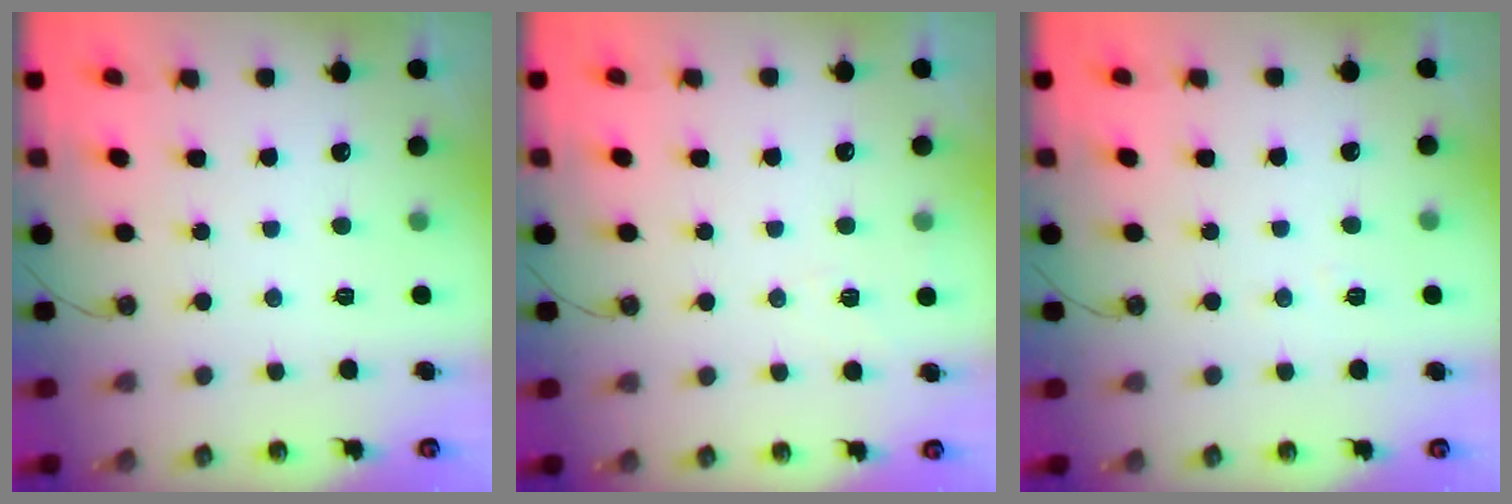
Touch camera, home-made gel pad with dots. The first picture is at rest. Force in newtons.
{"total": 3.7, "press": 3.0, "slide": 2.2}
{"total": 4.7, "press": 4.6, "slide": 1.2}